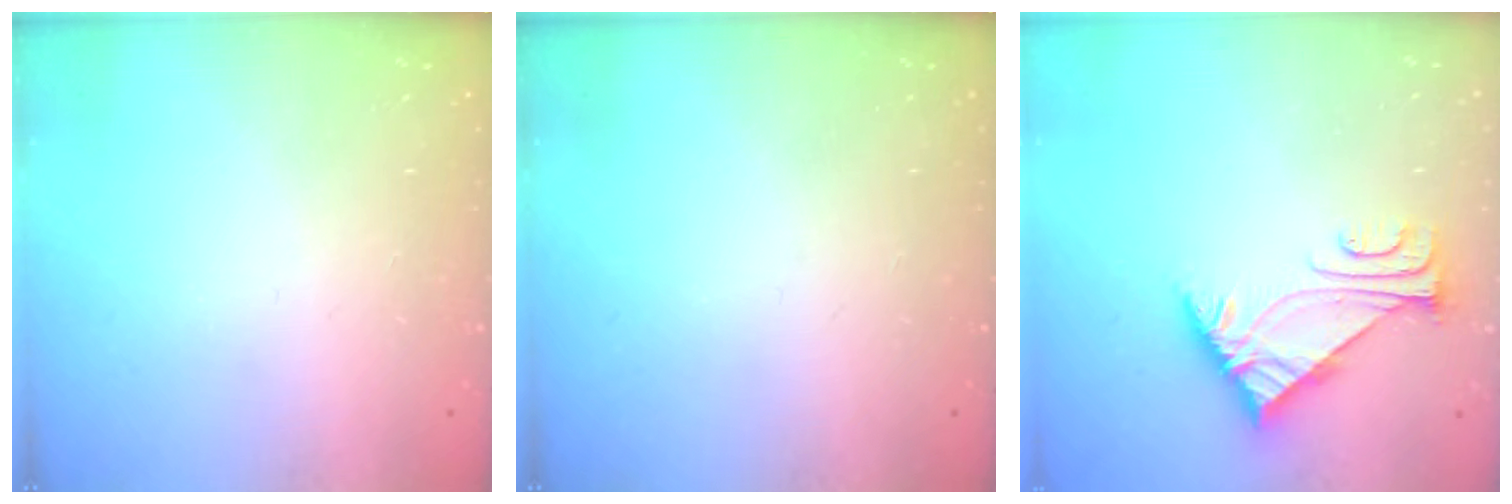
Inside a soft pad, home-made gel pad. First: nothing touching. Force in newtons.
{"total": 0.0}
{"total": 5.7, "press": 5.6, "slide": 1.1}